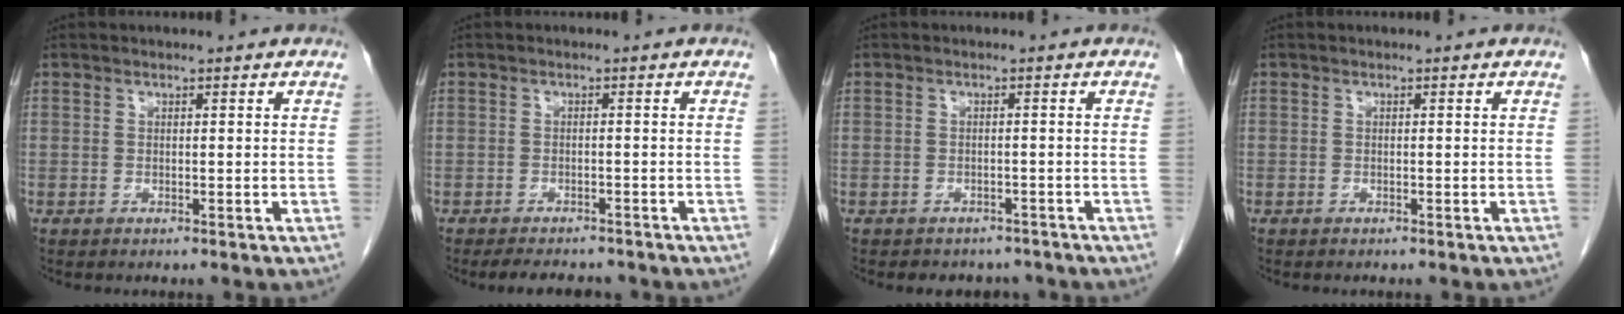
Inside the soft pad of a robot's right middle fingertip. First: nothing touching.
{"total": 6.0, "force": [-5.3, 1.9, 2.1], "torque": [-0.030, -0.005, -0.070]}
{"total": 4.8, "force": [-4.2, 2.3, 0.5], "torque": [-0.007, 0.006, -0.046]}
{"total": 0.0}